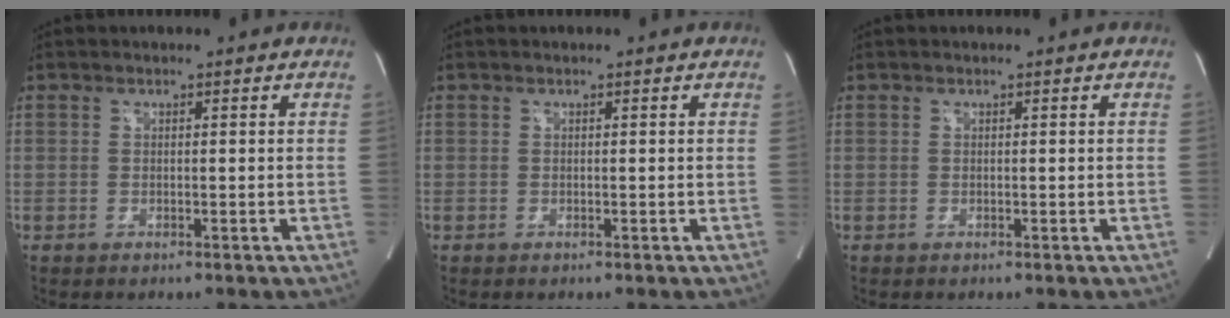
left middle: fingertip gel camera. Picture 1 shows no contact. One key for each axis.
{"total": 0.0}
{"total": 0.0}